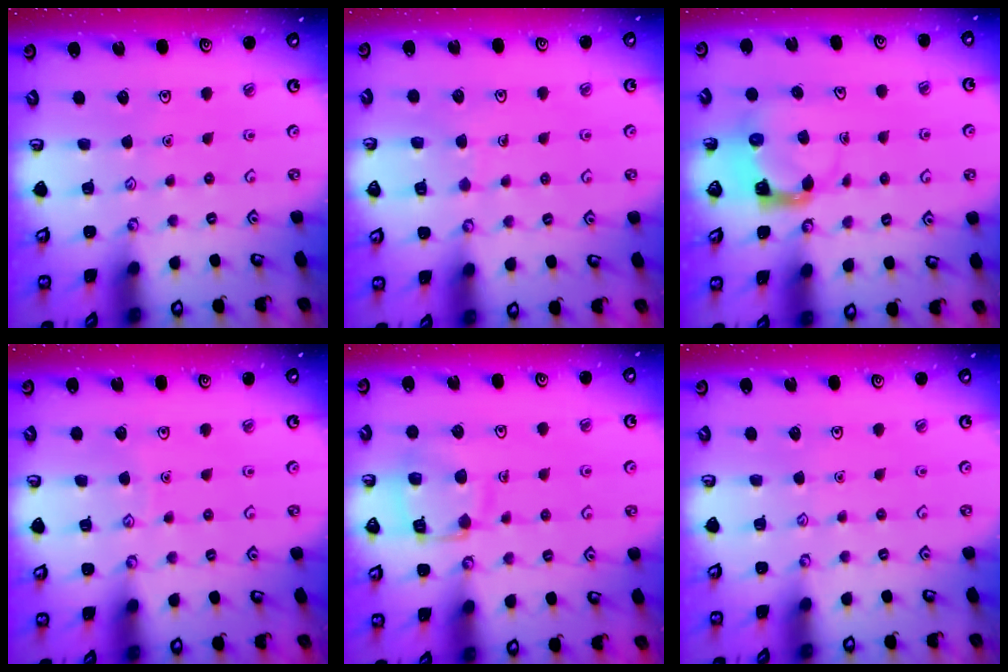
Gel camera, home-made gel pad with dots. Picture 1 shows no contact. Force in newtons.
{"total": 5.8, "press": 5.7, "slide": 0.4}
{"total": 3.9, "press": 3.8, "slide": 0.7}
{"total": 3.5, "press": 3.5, "slide": 0.3}
{"total": 13.1, "press": 13.0, "slide": 1.4}
{"total": 0.0}